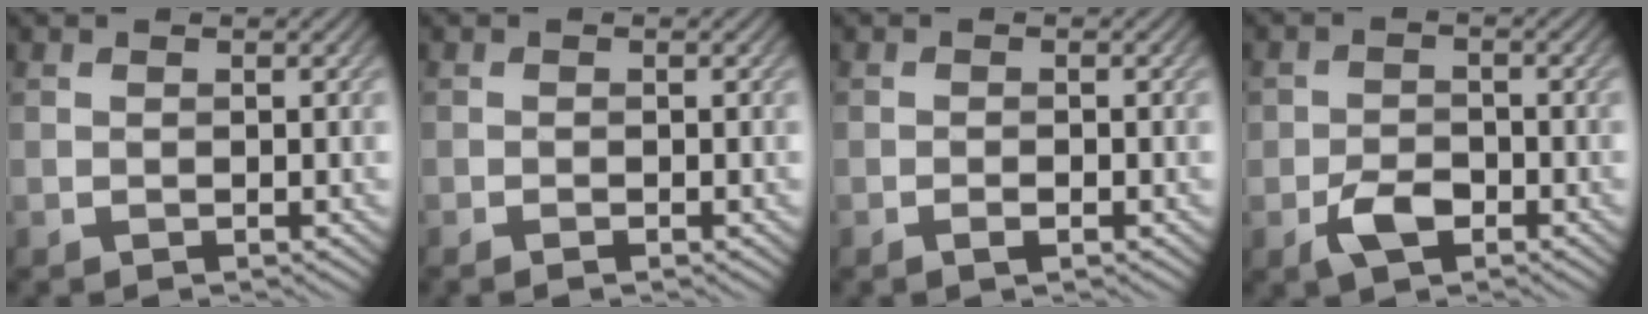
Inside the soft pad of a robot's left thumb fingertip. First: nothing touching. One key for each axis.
{"total": 0.9, "fx": -0.7, "fy": 0.2, "fz": 0.6, "tx": -0.012, "ty": 0.000, "tz": -0.013}
{"total": 1.4, "fx": -0.9, "fy": 0.3, "fz": 1.0, "tx": -0.019, "ty": 0.001, "tz": -0.016}
{"total": 3.9, "fx": -2.1, "fy": 2.3, "fz": 2.3, "tx": -0.043, "ty": -0.003, "tz": -0.044}